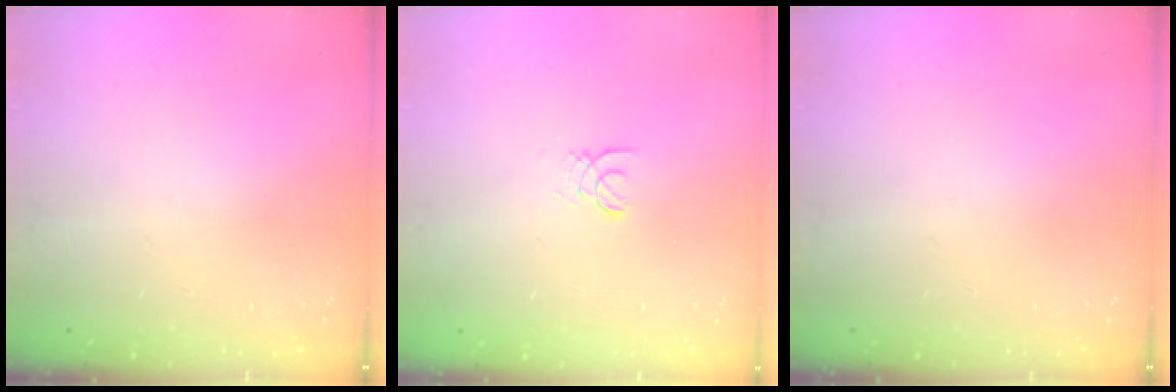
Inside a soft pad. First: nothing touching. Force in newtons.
{"total": 1.3, "press": 1.3, "slide": 0.1}
{"total": 0.0}